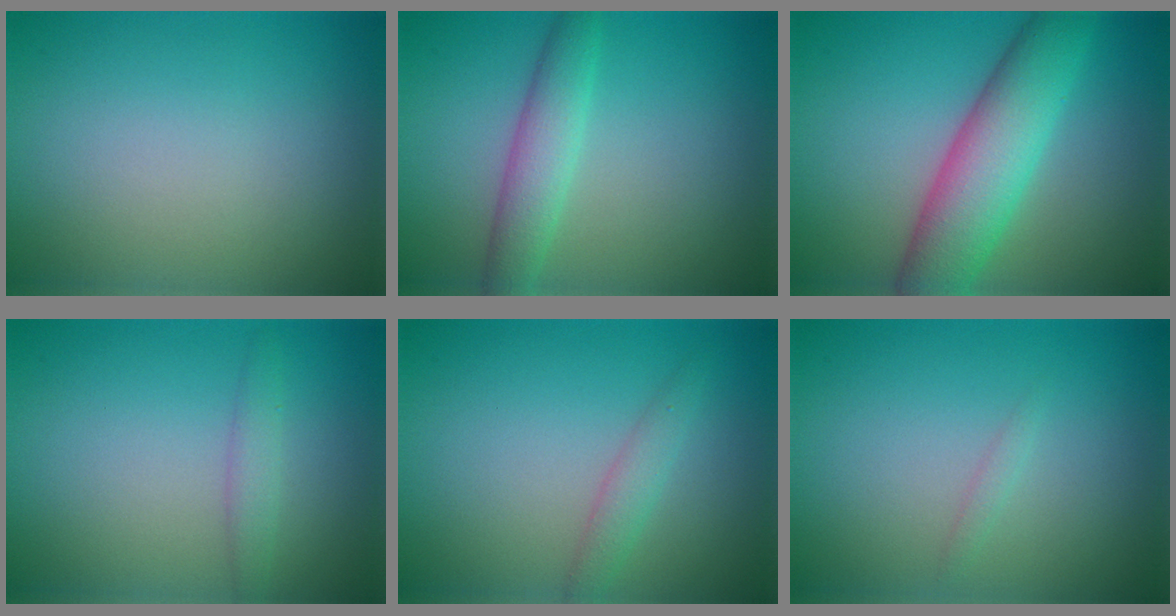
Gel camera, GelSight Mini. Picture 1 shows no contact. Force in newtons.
{"total": 3.4, "press": 3.4, "slide": 0.3}
{"total": 7.3, "press": 7.3, "slide": 0.2}
{"total": 1.5, "press": 1.5, "slide": 0.1}
{"total": 1.6, "press": 1.6, "slide": 0.1}
{"total": 0.6, "press": 0.6, "slide": 0.1}